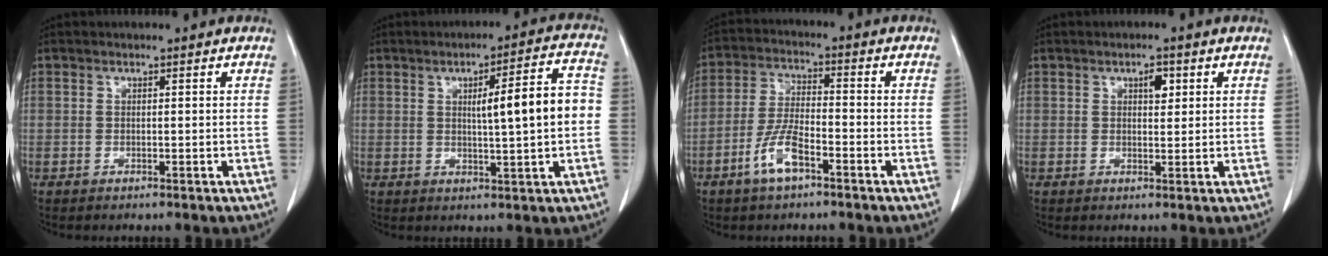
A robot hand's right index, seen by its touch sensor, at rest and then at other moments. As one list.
[{"total": 9.7, "force": [0.4, 0.9, 9.7], "torque": [-0.136, 0.022, 0.008]}, {"total": 7.0, "force": [-3.9, 1.9, 5.5], "torque": [-0.117, 0.000, -0.076]}, {"total": 2.4, "force": [1.0, 1.1, 1.9], "torque": [-0.028, -0.001, 0.016]}]